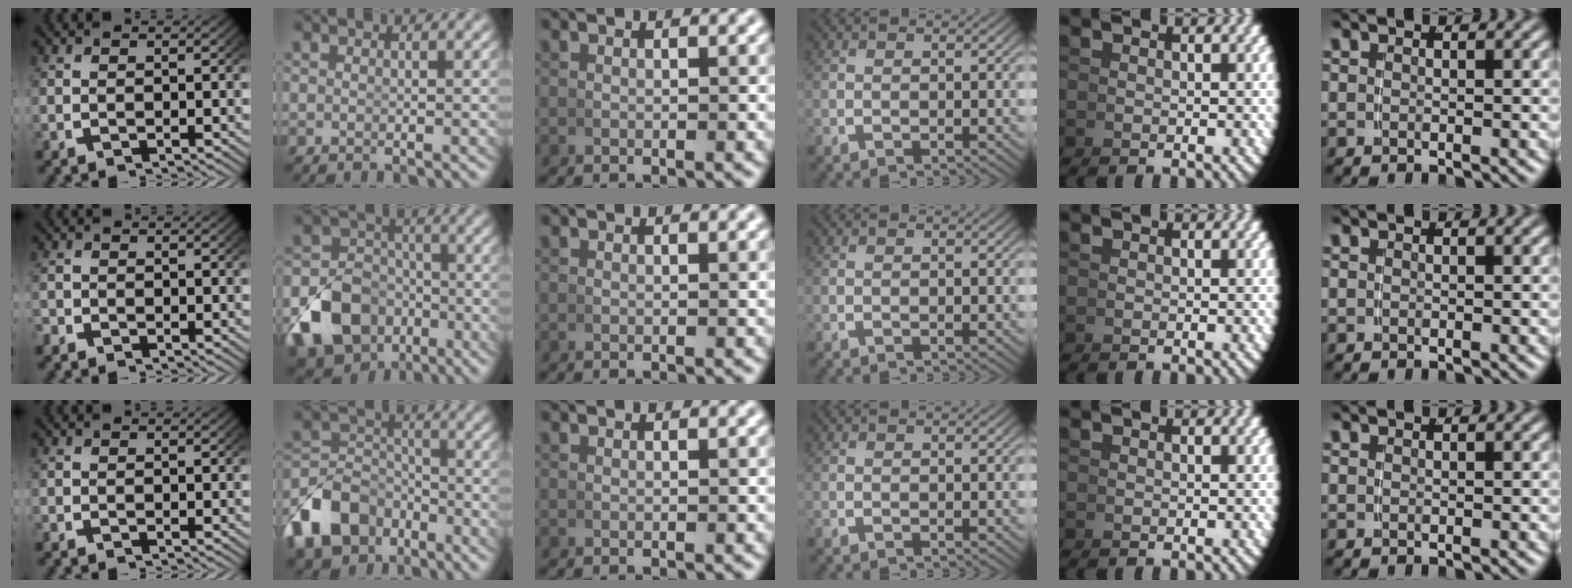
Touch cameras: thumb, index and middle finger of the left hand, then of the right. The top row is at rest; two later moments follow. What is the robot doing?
{"motion": "grasp_and_lifting", "object": "coin"}